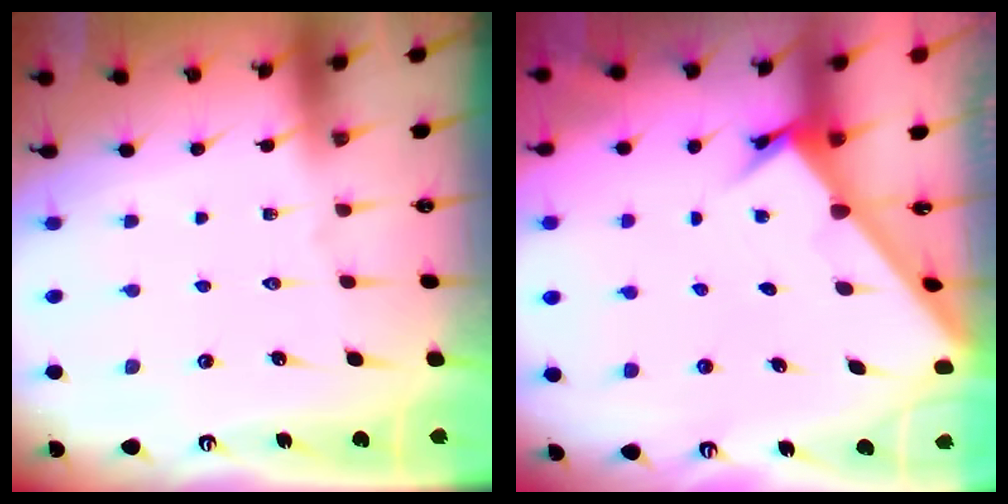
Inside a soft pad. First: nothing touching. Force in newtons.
{"total": 2.5, "press": 2.5, "slide": 0.3}